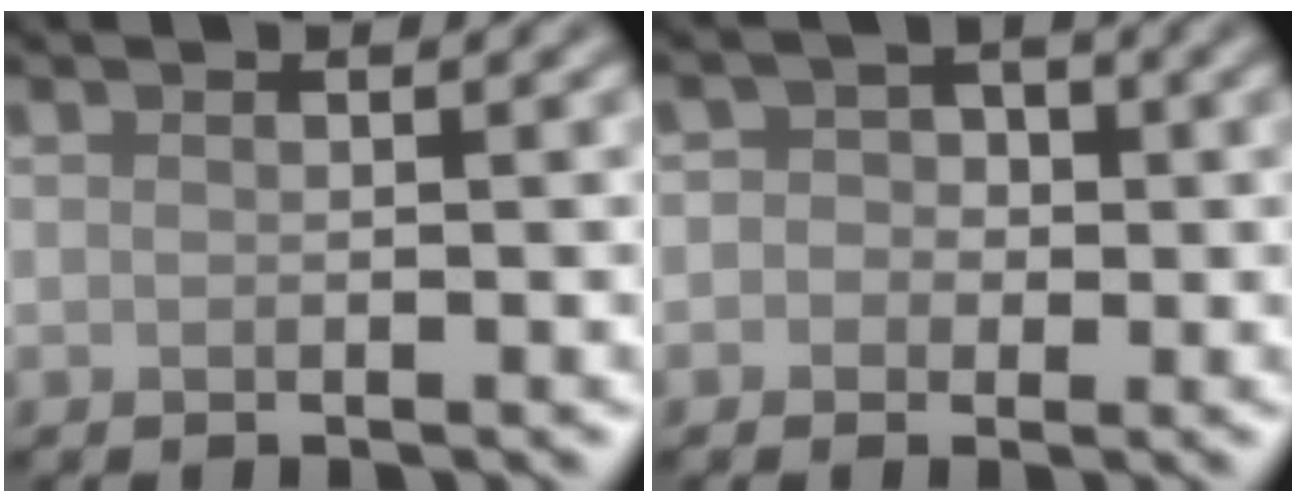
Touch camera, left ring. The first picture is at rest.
{"total": 2.9, "force": [0.1, 2.7, 1.0], "torque": [0.017, 0.009, -0.027]}